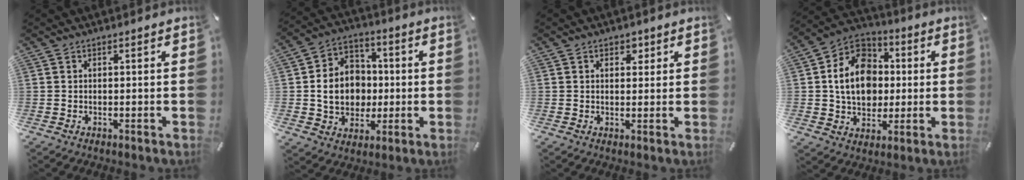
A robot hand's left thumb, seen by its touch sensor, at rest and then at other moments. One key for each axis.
{"total": 12.2, "fx": -0.7, "fy": 10.4, "fz": 6.2, "tx": -0.128, "ty": 0.018, "tz": -0.008}
{"total": 2.6, "fx": 1.3, "fy": 1.8, "fz": 1.4, "tx": -0.006, "ty": -0.004, "tz": 0.015}
{"total": 13.7, "fx": -0.1, "fy": 11.6, "fz": 7.3, "tx": -0.146, "ty": 0.013, "tz": -0.003}